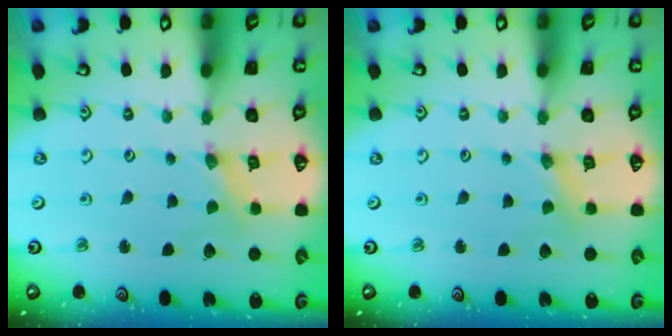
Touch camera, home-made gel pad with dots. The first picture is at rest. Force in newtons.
{"total": 2.1, "press": 2.1, "slide": 0.4}